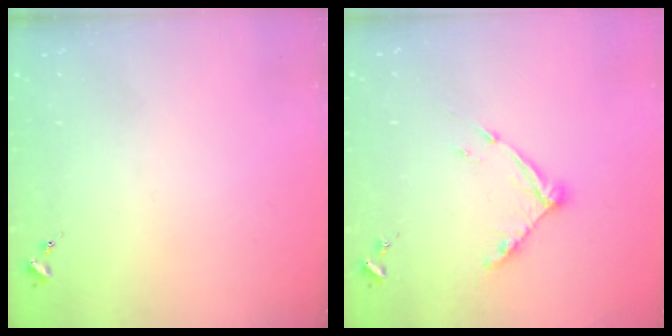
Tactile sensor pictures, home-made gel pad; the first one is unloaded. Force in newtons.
{"total": 9.0, "press": 9.0, "slide": 0.7}